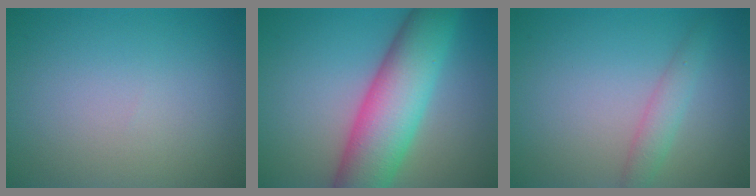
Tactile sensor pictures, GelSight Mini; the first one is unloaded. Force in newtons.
{"total": 9.7, "press": 9.7, "slide": 0.3}
{"total": 1.9, "press": 1.9, "slide": 0.1}